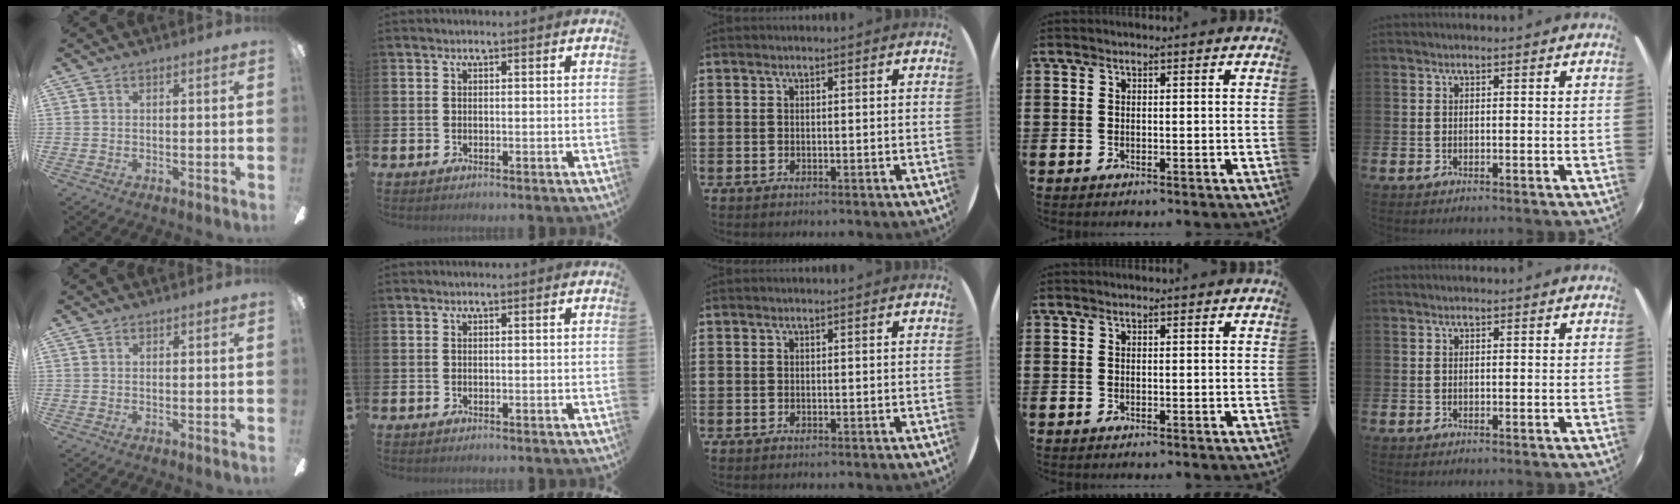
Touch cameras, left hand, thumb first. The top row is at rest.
{}